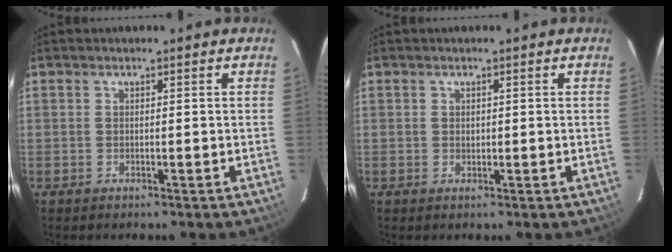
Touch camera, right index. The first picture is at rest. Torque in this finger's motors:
{"motor_torque": [0.25, 0.04, 0.07, 0.00]}